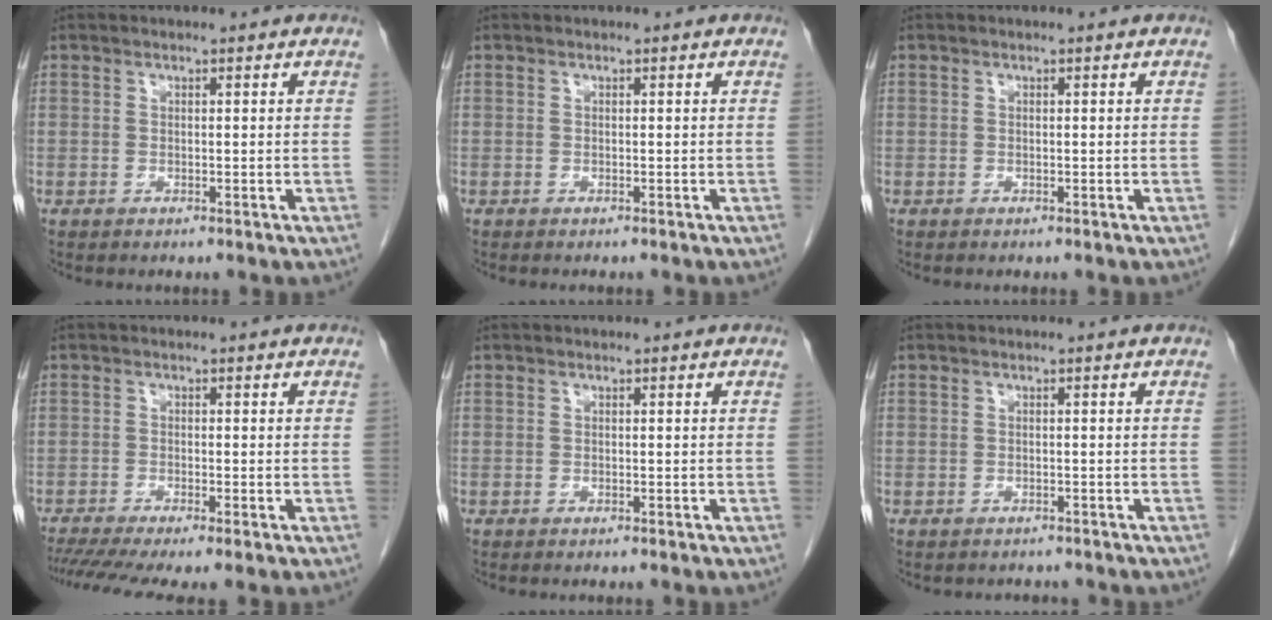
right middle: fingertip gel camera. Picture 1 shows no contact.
{"total": 1.0, "force": [-0.9, 0.2, 0.4], "torque": [-0.009, -0.002, -0.010]}
{"total": 0.0}
{"total": 7.3, "force": [-5.7, 0.1, 4.6], "torque": [-0.072, -0.013, -0.095]}
{"total": 0.9, "force": [-0.8, 0.0, 0.4], "torque": [-0.001, 0.001, -0.010]}
{"total": 2.3, "force": [-2.1, 0.9, 0.1], "torque": [-0.004, -0.002, -0.028]}